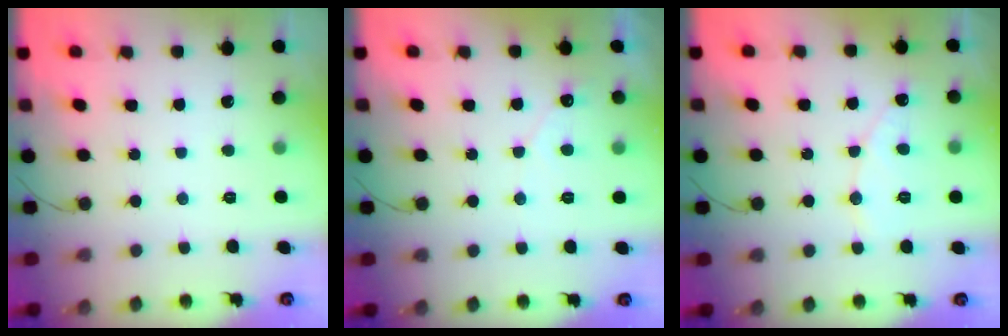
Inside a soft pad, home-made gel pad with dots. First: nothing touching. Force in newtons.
{"total": 2.5, "press": 2.5, "slide": 0.1}
{"total": 5.6, "press": 5.6, "slide": 0.5}